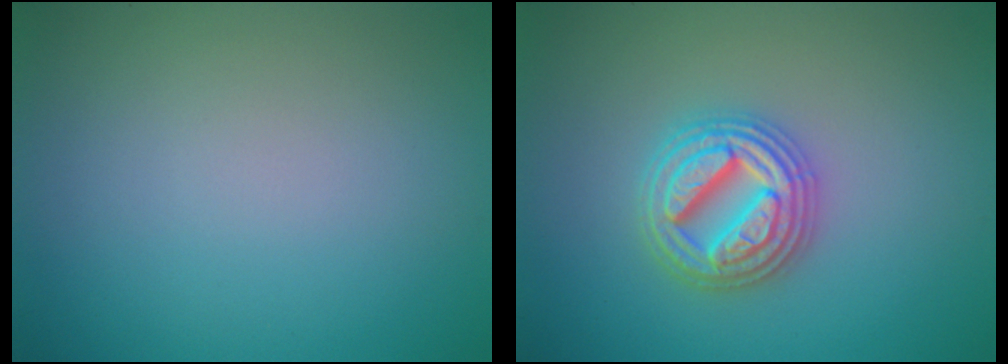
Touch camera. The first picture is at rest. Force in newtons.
{"total": 4.9, "press": 4.9, "slide": 0.7}